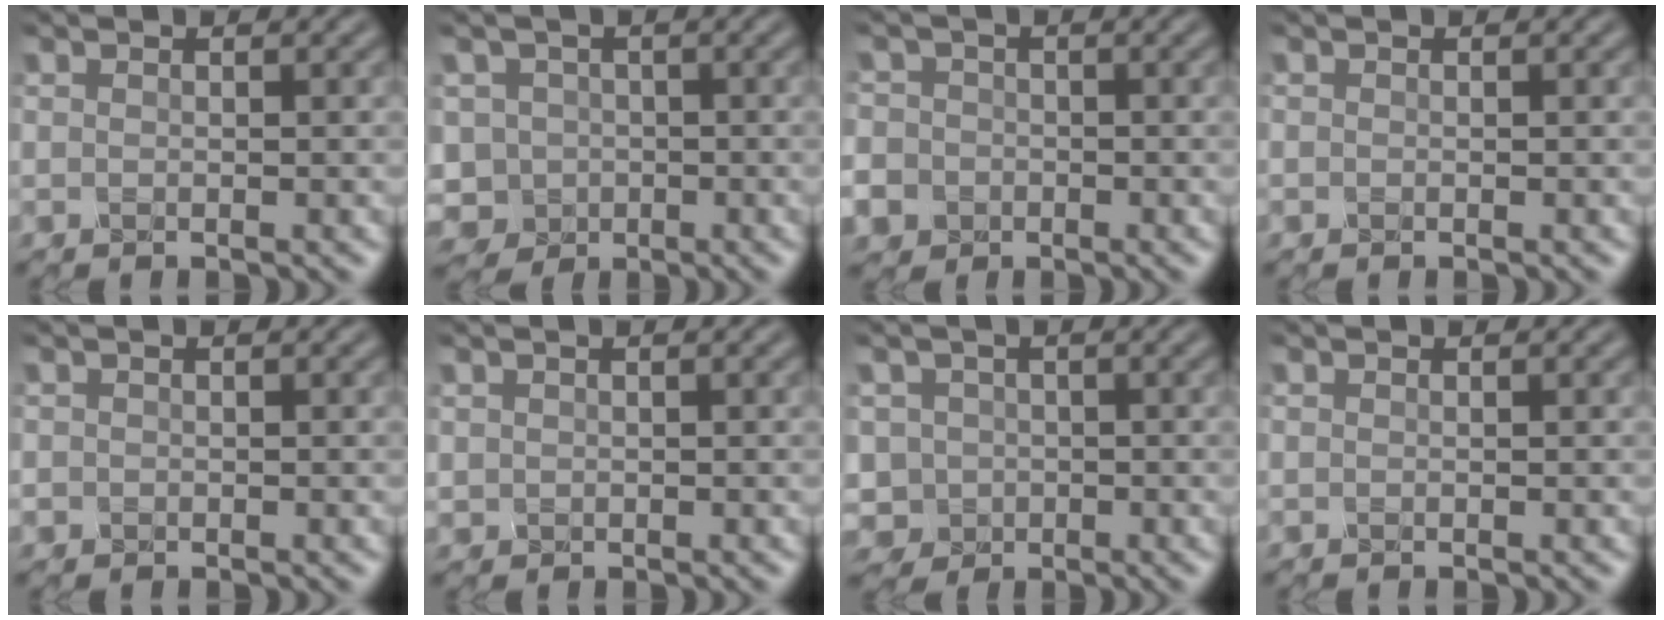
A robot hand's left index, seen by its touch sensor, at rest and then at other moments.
{"total": 4.7, "force": [-1.3, 4.4, 1.1], "torque": [-0.013, 0.000, -0.036]}
{"total": 9.4, "force": [-4.1, 8.2, 2.3], "torque": [-0.067, -0.021, -0.105]}
{"total": 0.0}
{"total": 0.6, "force": [-0.2, 0.6, 0.1], "torque": [0.003, -0.005, -0.005]}
{"total": 0.7, "force": [0.3, 0.6, 0.1], "torque": [0.000, -0.001, 0.008]}
{"total": 3.5, "force": [-0.8, 3.4, 0.4], "torque": [0.005, 0.004, -0.020]}
{"total": 0.0}